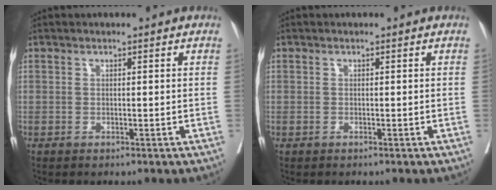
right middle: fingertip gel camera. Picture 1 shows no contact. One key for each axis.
{"total": 0.0}